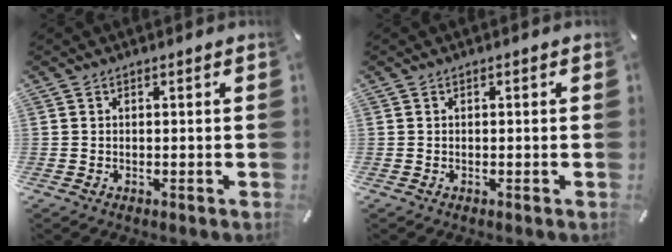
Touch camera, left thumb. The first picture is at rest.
{"total": 0.0}